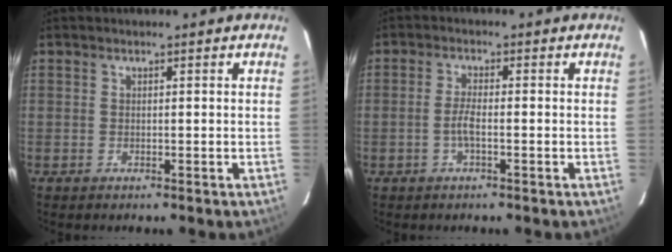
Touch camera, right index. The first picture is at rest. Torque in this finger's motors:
{"motor_torque": [-0.03, 0.01, -0.01, 0.00]}